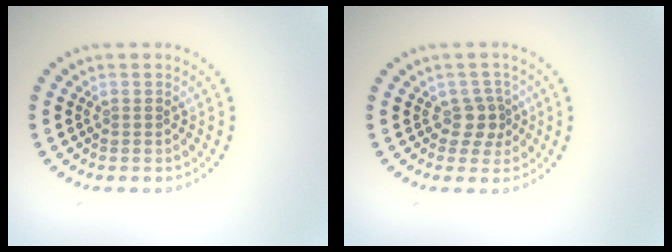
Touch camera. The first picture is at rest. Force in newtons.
{"total": 2.1, "press": 1.6, "slide": 1.3}